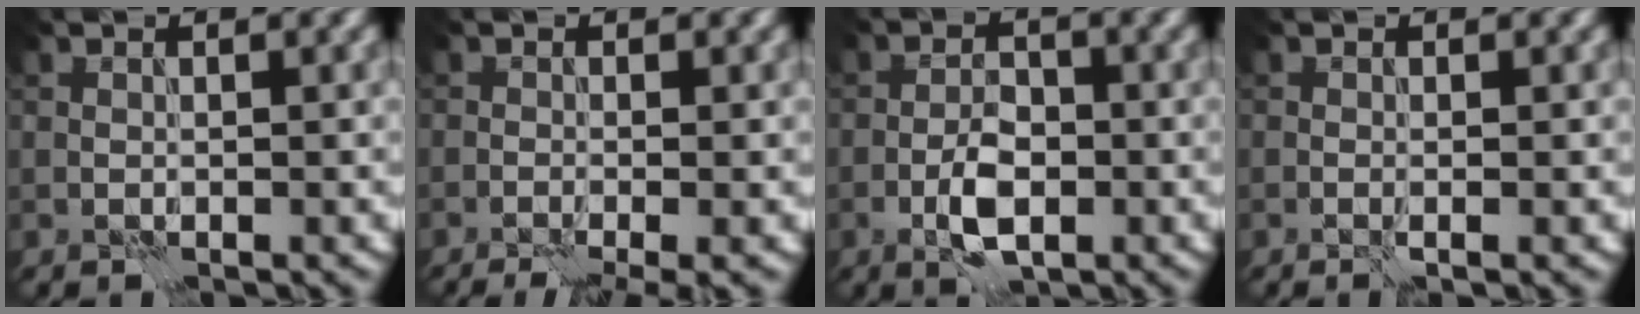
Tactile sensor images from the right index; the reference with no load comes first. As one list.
[{"total": 4.2, "force": [-2.2, 1.3, 3.3], "torque": [-0.039, -0.001, -0.029]}, {"total": 3.7, "force": [-1.5, 1.7, 3.0], "torque": [-0.051, 0.003, -0.031]}, {"total": 0.7, "force": [-0.2, 0.0, 0.7], "torque": [-0.013, -0.002, -0.004]}]